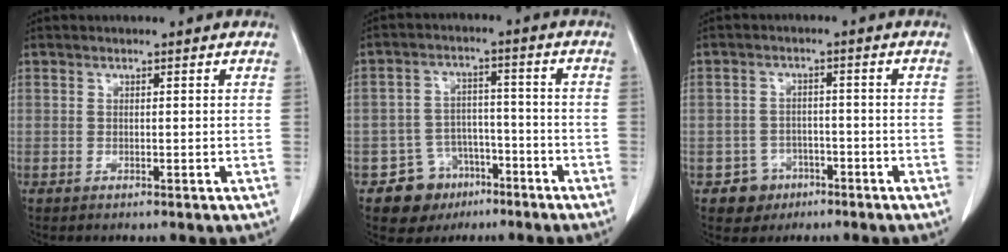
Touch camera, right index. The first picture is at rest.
{"total": 7.6, "force": [-4.4, 6.1, 1.1], "torque": [-0.011, 0.015, -0.060]}
{"total": 4.4, "force": [-2.3, 3.8, 0.0], "torque": [0.006, 0.016, -0.032]}